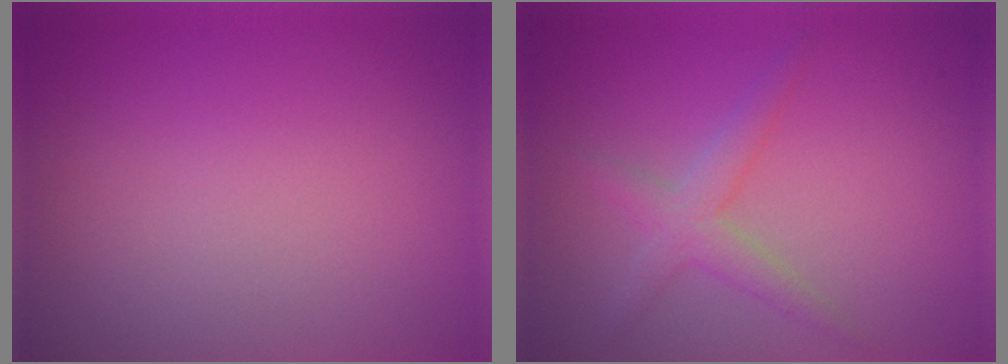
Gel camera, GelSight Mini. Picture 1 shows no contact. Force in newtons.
{"total": 2.4, "press": 2.4, "slide": 0.1}